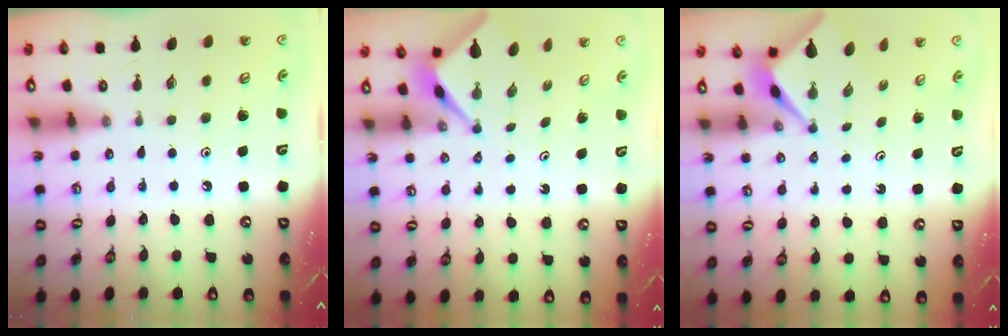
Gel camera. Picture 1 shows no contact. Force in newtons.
{"total": 2.5, "press": 2.5, "slide": 0.2}
{"total": 2.6, "press": 2.6, "slide": 0.1}